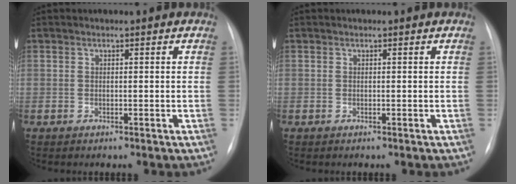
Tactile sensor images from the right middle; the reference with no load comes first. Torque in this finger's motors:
{"motor_torque": [-0.01, -0.01, 0.00, 0.00]}